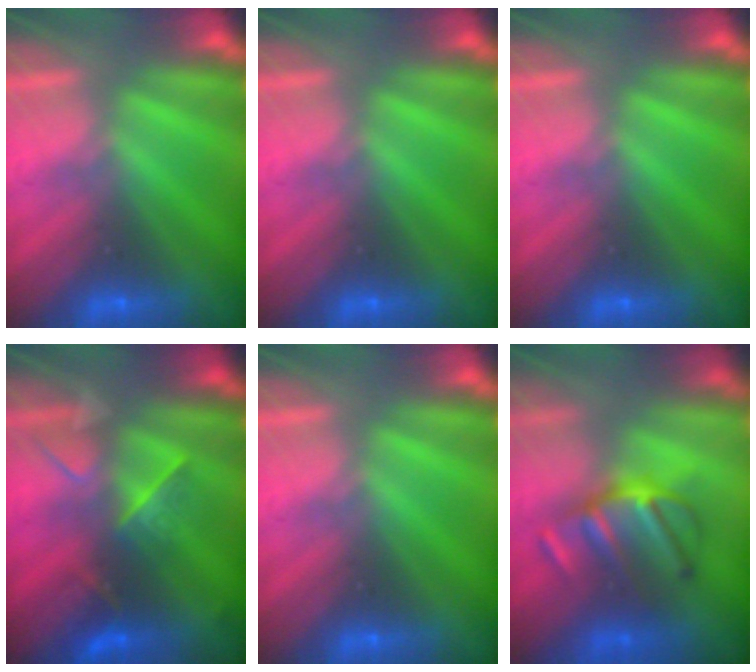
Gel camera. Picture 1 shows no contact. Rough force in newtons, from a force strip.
{"total": 0.0}
{"total": 0.0}
{"total": 2.6}
{"total": 0.0}
{"total": 2.9}